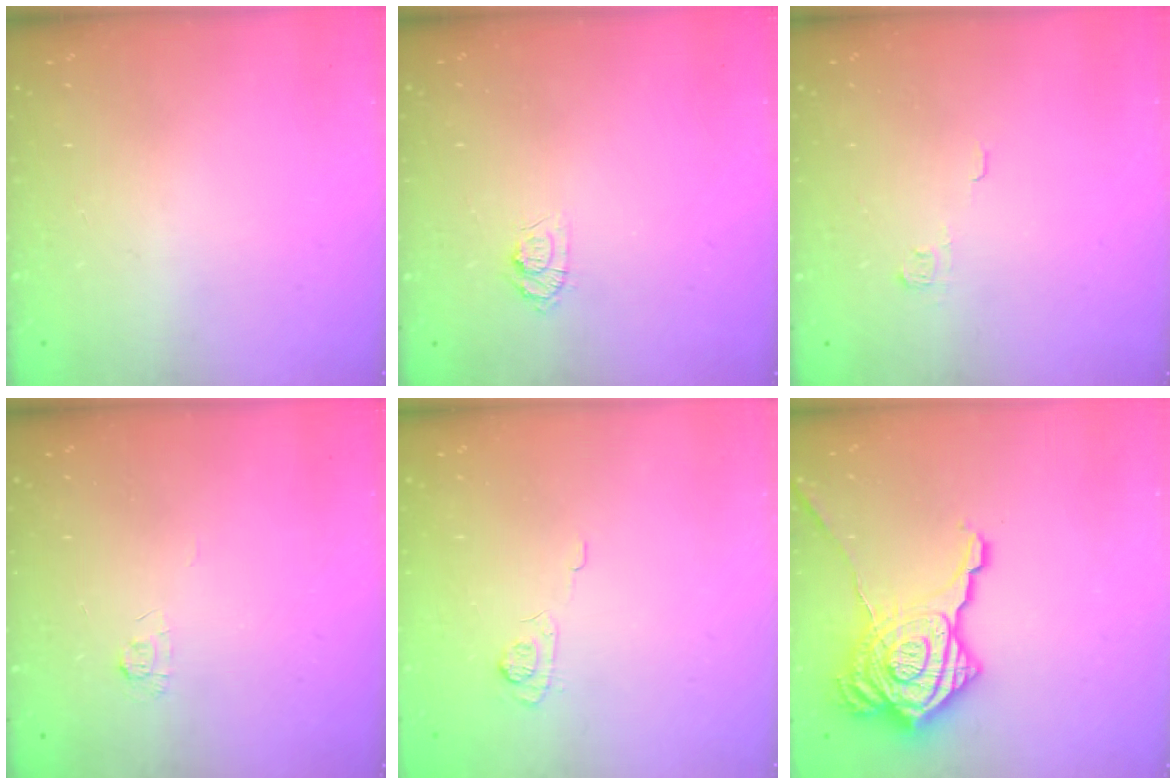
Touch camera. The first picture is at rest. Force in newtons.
{"total": 7.1, "press": 7.0, "slide": 0.9}
{"total": 2.8, "press": 2.8, "slide": 0.4}
{"total": 3.9, "press": 3.9, "slide": 0.4}
{"total": 6.8, "press": 6.7, "slide": 1.4}
{"total": 26.8, "press": 26.7, "slide": 2.1}